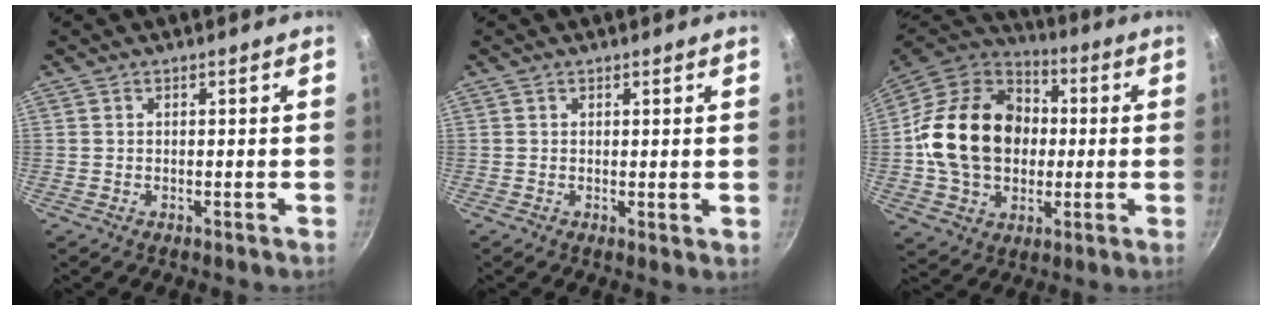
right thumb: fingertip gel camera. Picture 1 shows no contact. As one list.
[{"total": 1.3, "force": [0.7, 0.6, 1.0], "torque": [-0.012, -0.006, 0.009]}, {"total": 22.4, "force": [0.5, 17.5, 14.0], "torque": [-0.221, 0.035, 0.007]}]